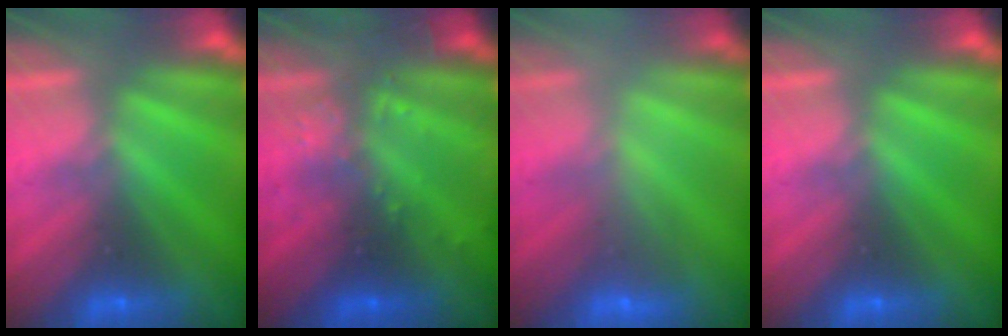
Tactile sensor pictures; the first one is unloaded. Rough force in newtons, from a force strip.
{"total": 3.0}
{"total": 2.2}
{"total": 0.0}